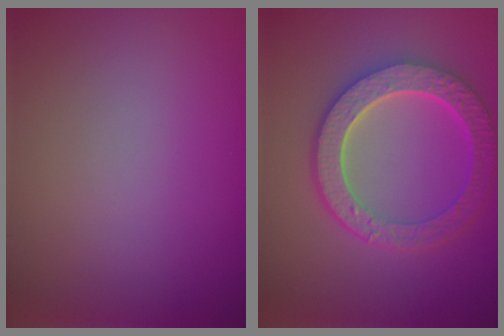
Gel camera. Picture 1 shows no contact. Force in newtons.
{"total": 6.7, "press": 5.3, "slide": 4.2}